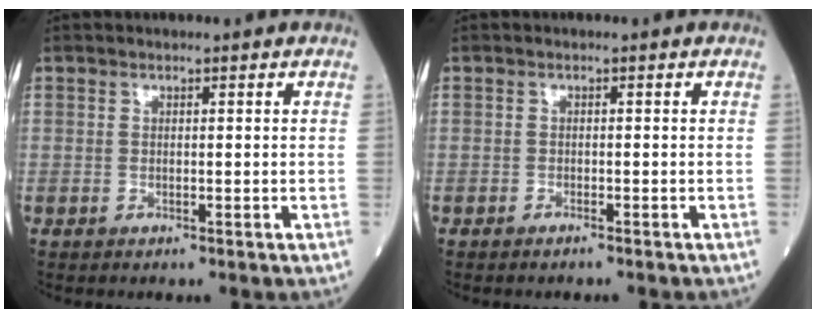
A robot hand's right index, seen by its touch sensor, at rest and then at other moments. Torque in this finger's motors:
{"motor_torque": [-0.04, -0.06, -0.02, 0.00]}